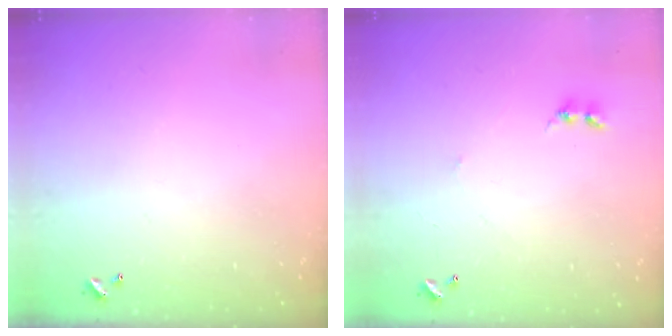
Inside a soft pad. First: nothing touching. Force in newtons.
{"total": 2.8, "press": 2.7, "slide": 0.4}